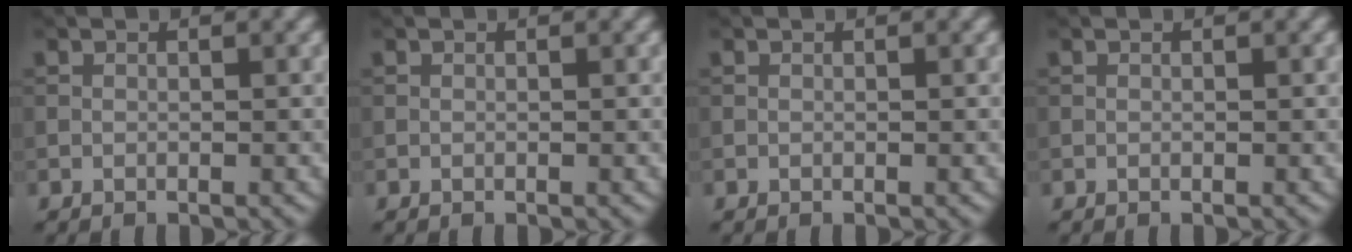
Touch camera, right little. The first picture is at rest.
{"total": 0.0}
{"total": 0.0}
{"total": 0.0}